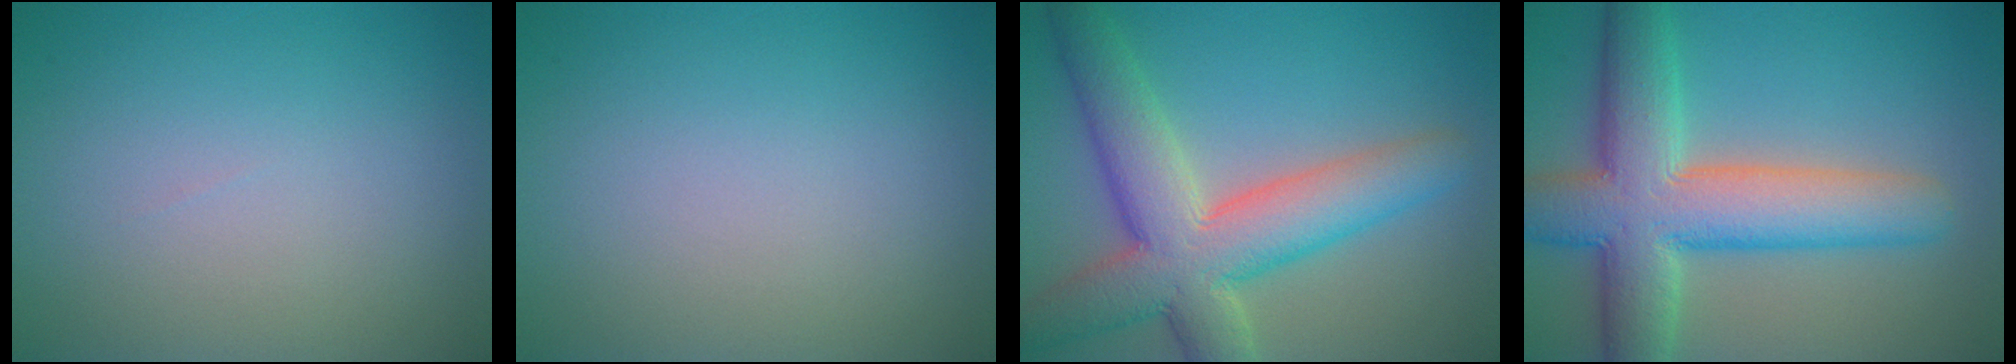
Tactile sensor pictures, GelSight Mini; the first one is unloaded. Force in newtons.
{"total": 0.0}
{"total": 9.3, "press": 9.3, "slide": 0.8}
{"total": 10.0, "press": 10.0, "slide": 0.6}